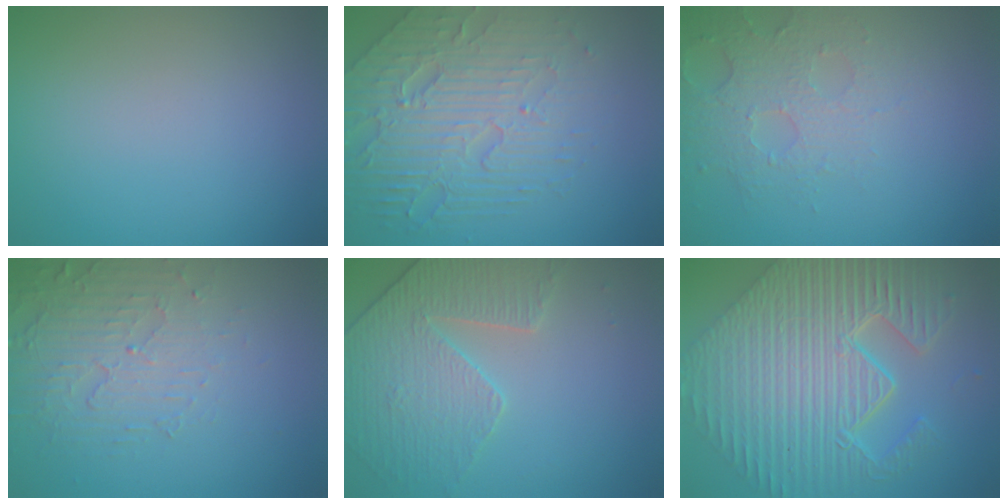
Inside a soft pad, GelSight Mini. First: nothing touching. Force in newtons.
{"total": 7.6, "press": 5.3, "slide": 5.4}
{"total": 3.9, "press": 3.0, "slide": 2.5}
{"total": 5.0, "press": 3.4, "slide": 3.7}
{"total": 4.0, "press": 3.7, "slide": 1.5}
{"total": 11.6, "press": 7.8, "slide": 8.5}